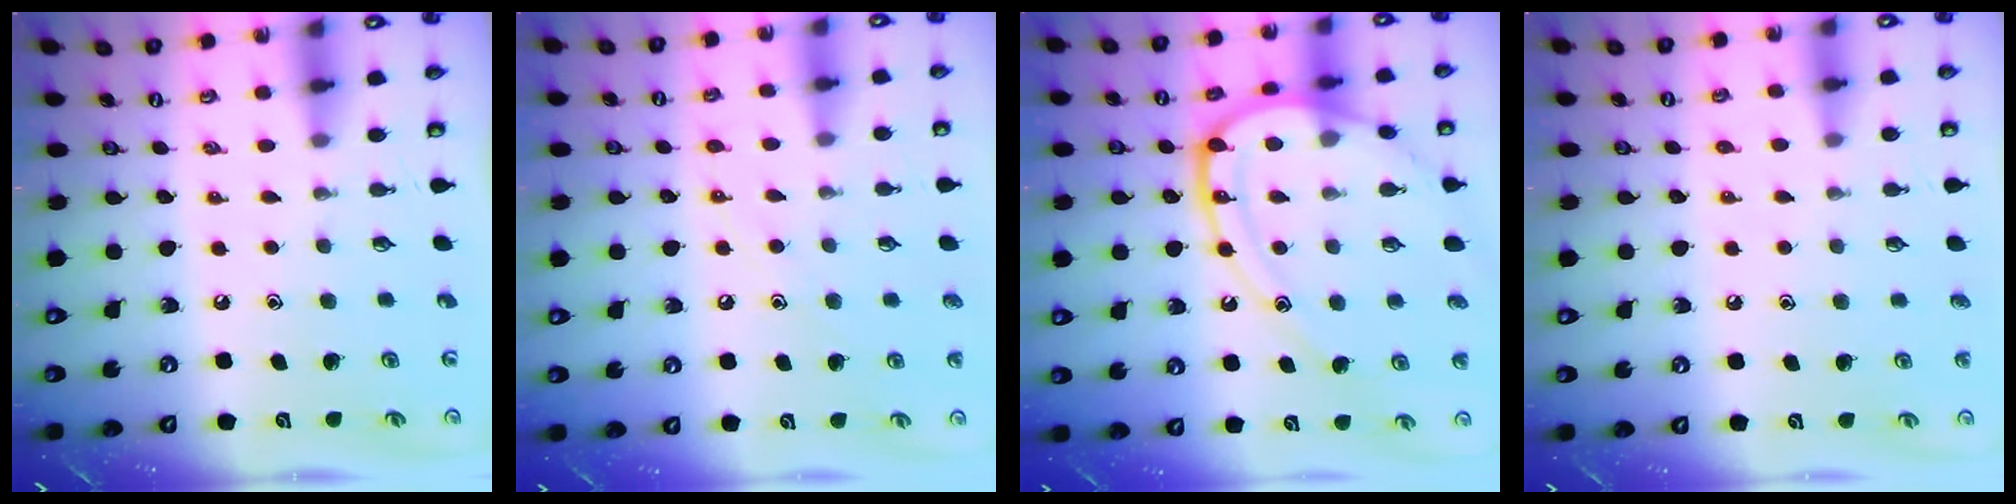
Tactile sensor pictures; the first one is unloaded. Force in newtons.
{"total": 8.2, "press": 8.2, "slide": 0.6}
{"total": 17.5, "press": 17.4, "slide": 1.7}
{"total": 4.1, "press": 4.1, "slide": 0.5}